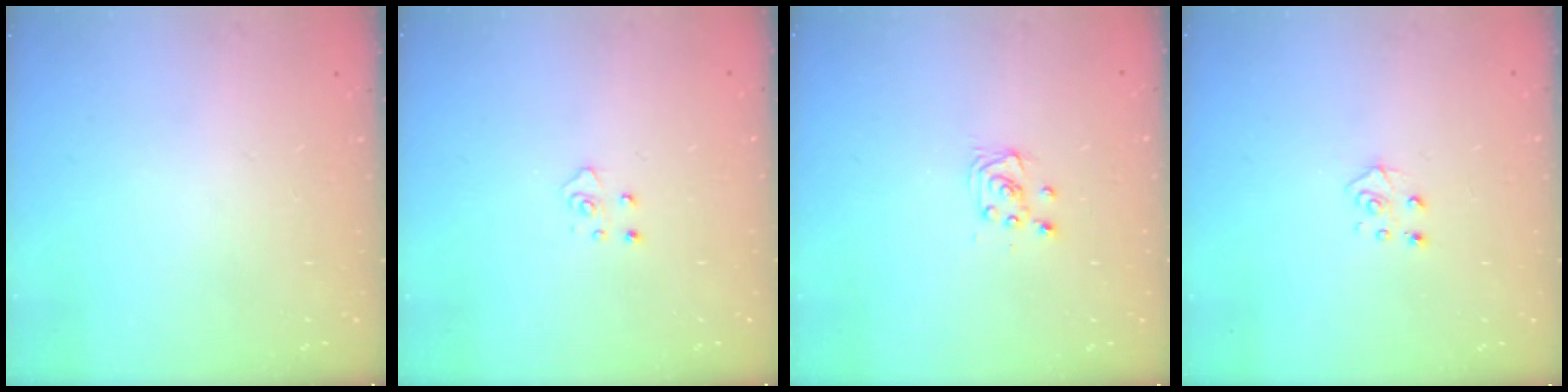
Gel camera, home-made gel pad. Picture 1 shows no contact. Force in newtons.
{"total": 4.1, "press": 4.0, "slide": 0.5}
{"total": 3.6, "press": 3.6, "slide": 0.3}
{"total": 5.4, "press": 5.3, "slide": 0.4}